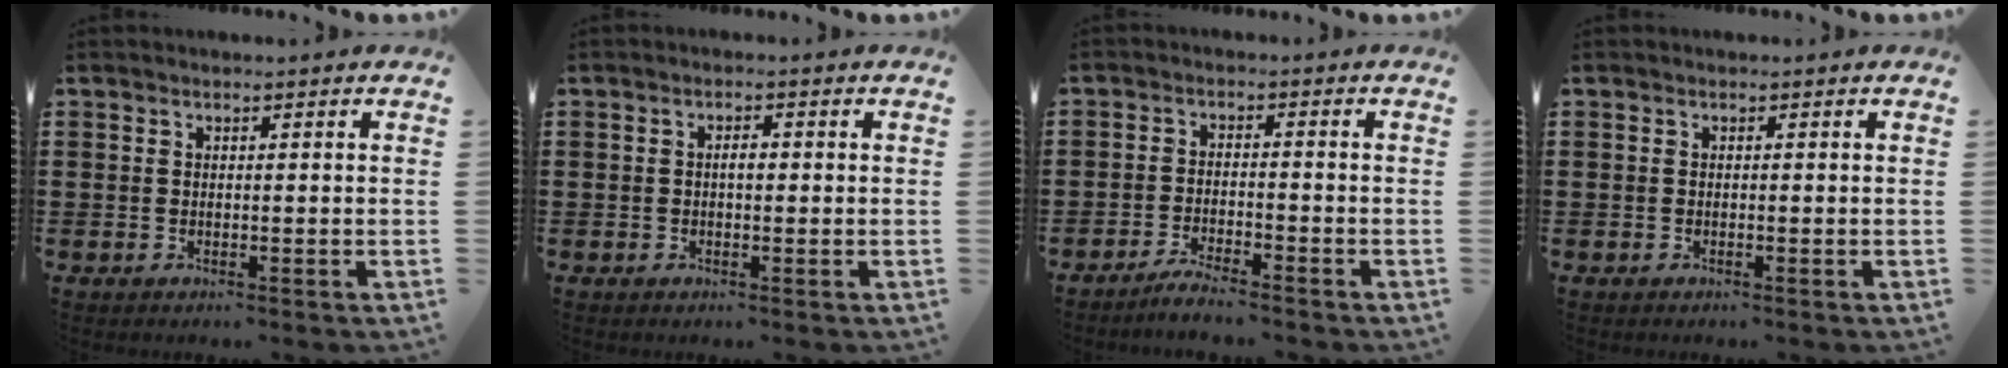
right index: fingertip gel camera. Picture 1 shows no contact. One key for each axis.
{"total": 1.6, "fx": 0.0, "fy": 0.6, "fz": 1.5, "tx": -0.028, "ty": 0.003, "tz": -0.002}
{"total": 2.9, "fx": -2.8, "fy": -0.2, "fz": 0.7, "tx": -0.014, "ty": 0.002, "tz": -0.057}
{"total": 0.0}